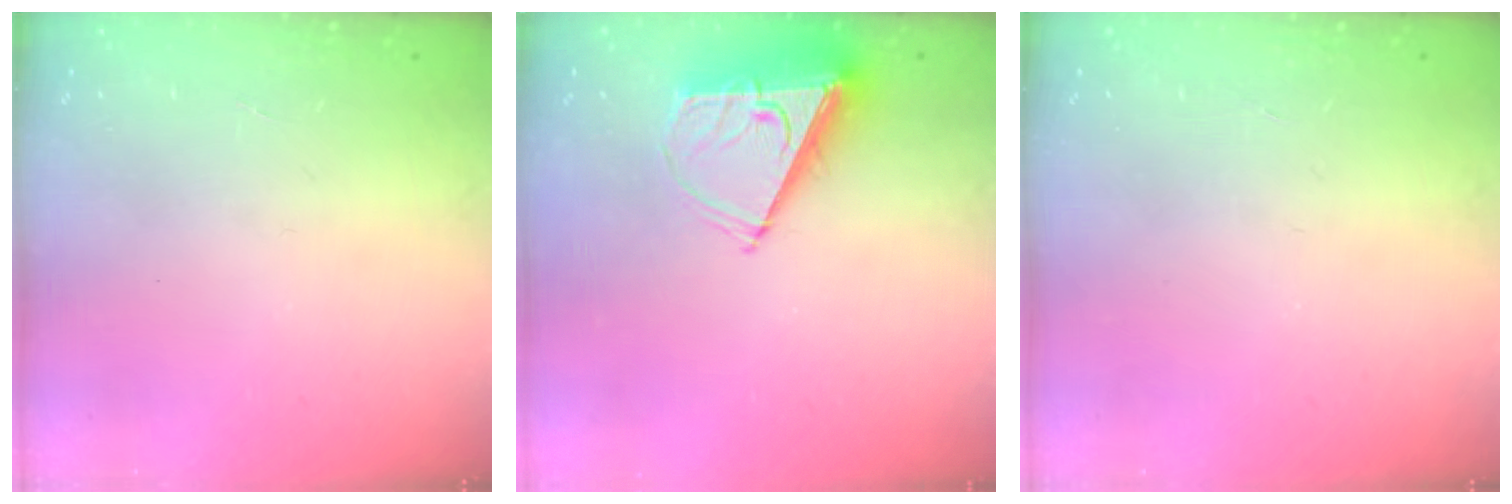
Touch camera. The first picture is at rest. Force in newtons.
{"total": 8.5, "press": 8.5, "slide": 0.5}
{"total": 0.0}